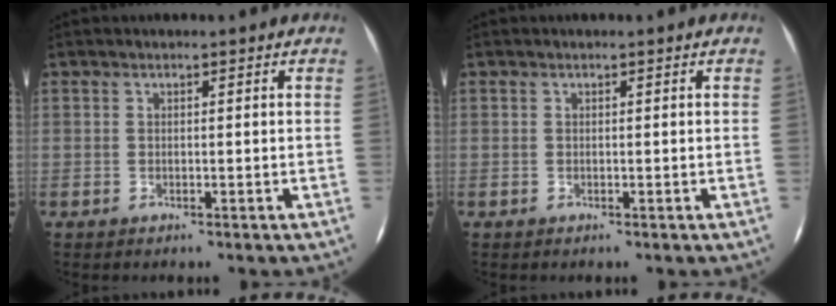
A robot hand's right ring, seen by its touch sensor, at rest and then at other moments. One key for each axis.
{"total": 0.0}